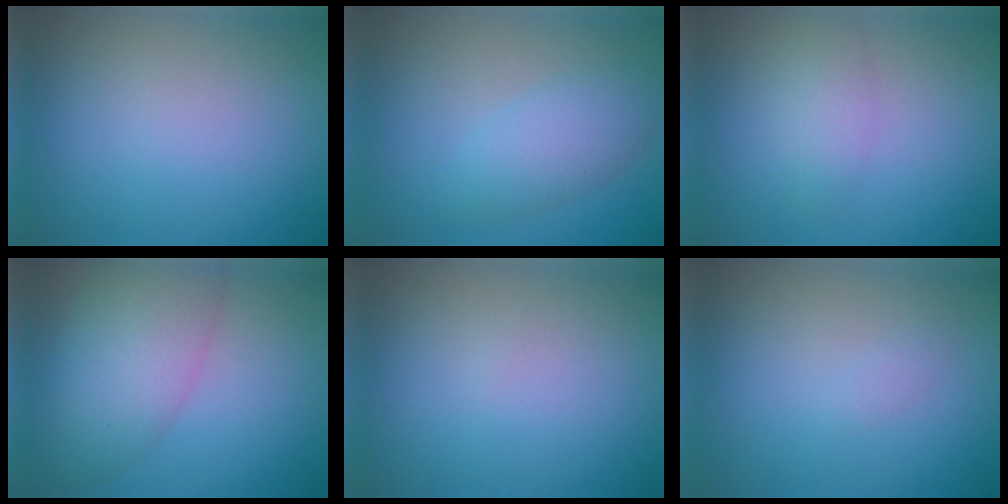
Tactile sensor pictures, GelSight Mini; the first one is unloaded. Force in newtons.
{"total": 3.2, "press": 3.2, "slide": 0.1}
{"total": 2.1, "press": 2.1, "slide": 0.1}
{"total": 6.8, "press": 6.7, "slide": 0.5}
{"total": 0.0}
{"total": 0.6, "press": 0.6, "slide": 0.0}